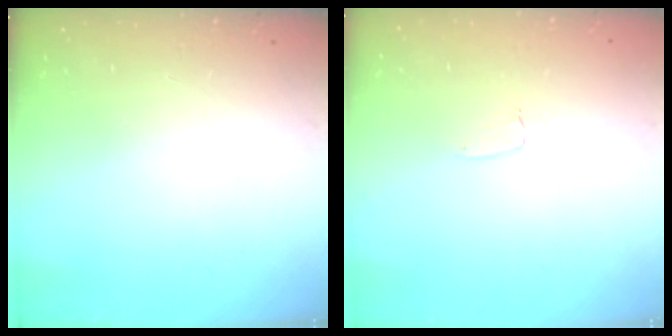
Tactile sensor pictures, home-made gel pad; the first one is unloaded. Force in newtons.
{"total": 3.2, "press": 3.2, "slide": 0.2}